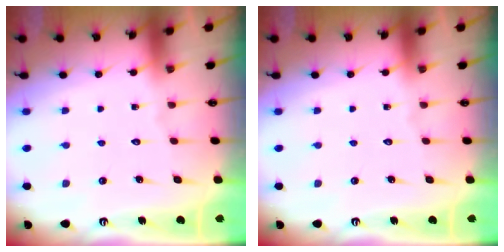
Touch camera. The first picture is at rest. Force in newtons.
{"total": 0.0}